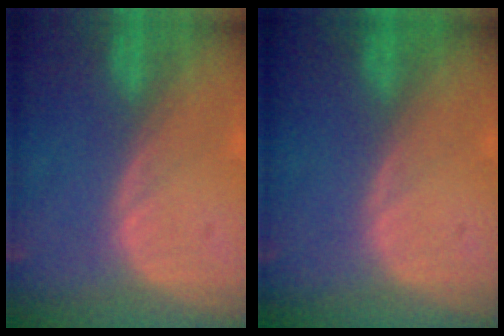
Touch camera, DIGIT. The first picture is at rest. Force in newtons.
{"total": 0.0}